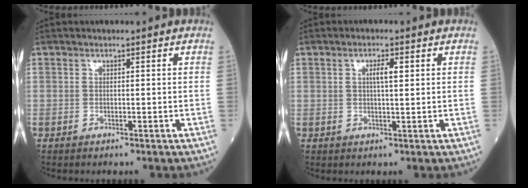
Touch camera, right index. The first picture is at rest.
{"total": 2.8, "force": [0.9, 0.5, 2.6], "torque": [-0.044, 0.002, 0.015]}